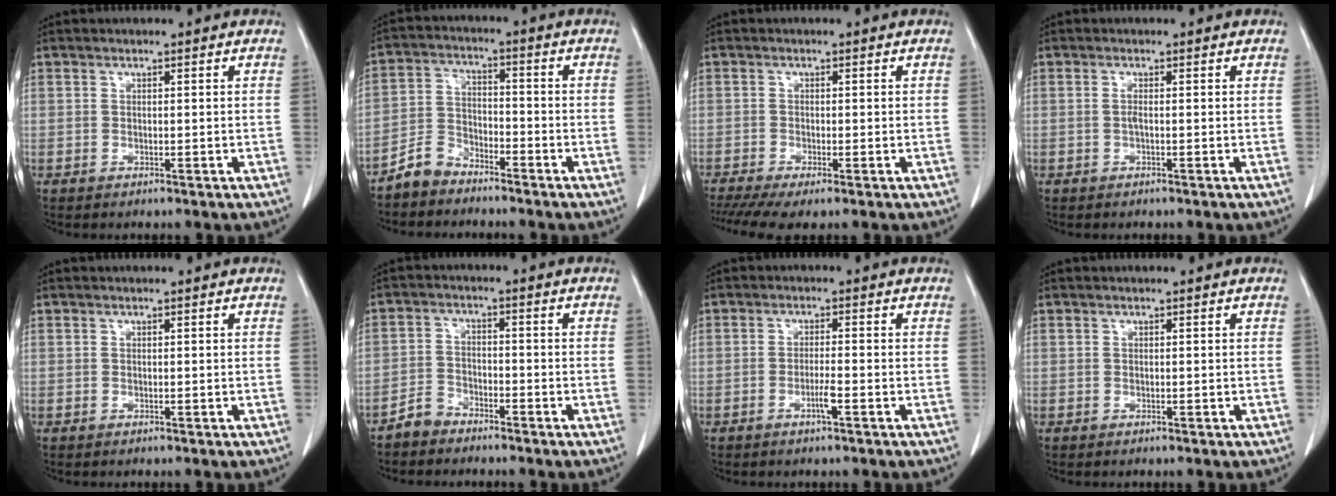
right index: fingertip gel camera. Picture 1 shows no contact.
{"total": 5.4, "force": [-4.6, 2.6, 0.6], "torque": [-0.011, 0.000, -0.096]}
{"total": 5.5, "force": [-3.9, 0.7, 3.9], "torque": [-0.067, -0.011, -0.068]}
{"total": 0.8, "force": [-0.2, -0.1, 0.8], "torque": [-0.020, -0.001, -0.004]}
{"total": 0.0}
{"total": 3.5, "force": [-3.0, 1.7, 0.2], "torque": [-0.006, 0.004, -0.060]}
{"total": 2.5, "force": [-1.2, -0.1, 2.2], "torque": [-0.042, -0.002, -0.024]}
{"total": 0.0}